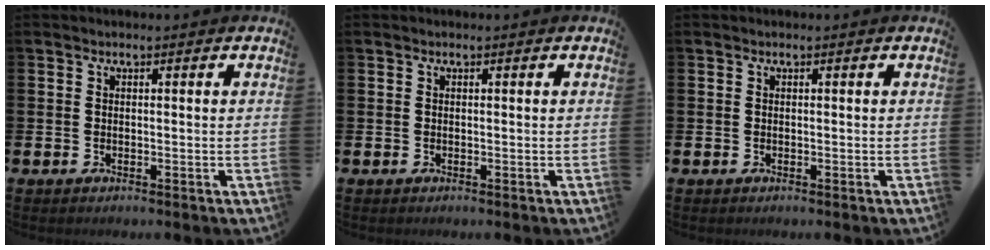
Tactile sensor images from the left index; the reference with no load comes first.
{"total": 0.0}
{"total": 0.0}